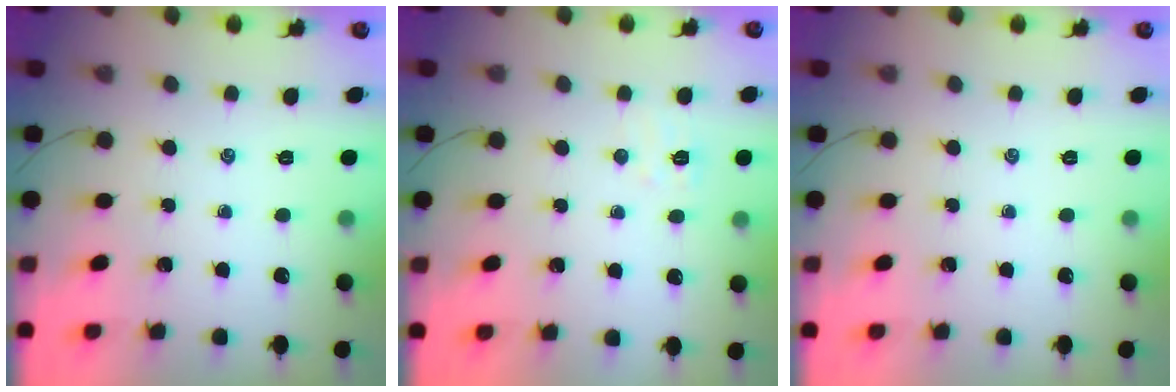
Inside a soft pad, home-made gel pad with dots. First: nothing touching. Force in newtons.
{"total": 4.8, "press": 4.6, "slide": 1.2}
{"total": 0.0}